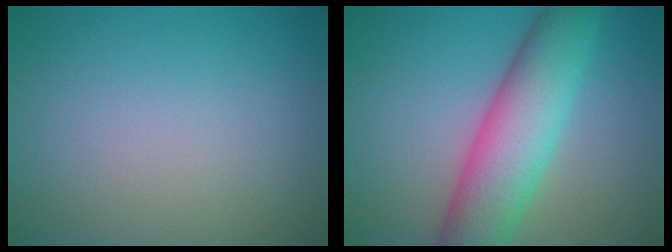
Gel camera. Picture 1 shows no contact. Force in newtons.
{"total": 8.1, "press": 8.1, "slide": 0.2}